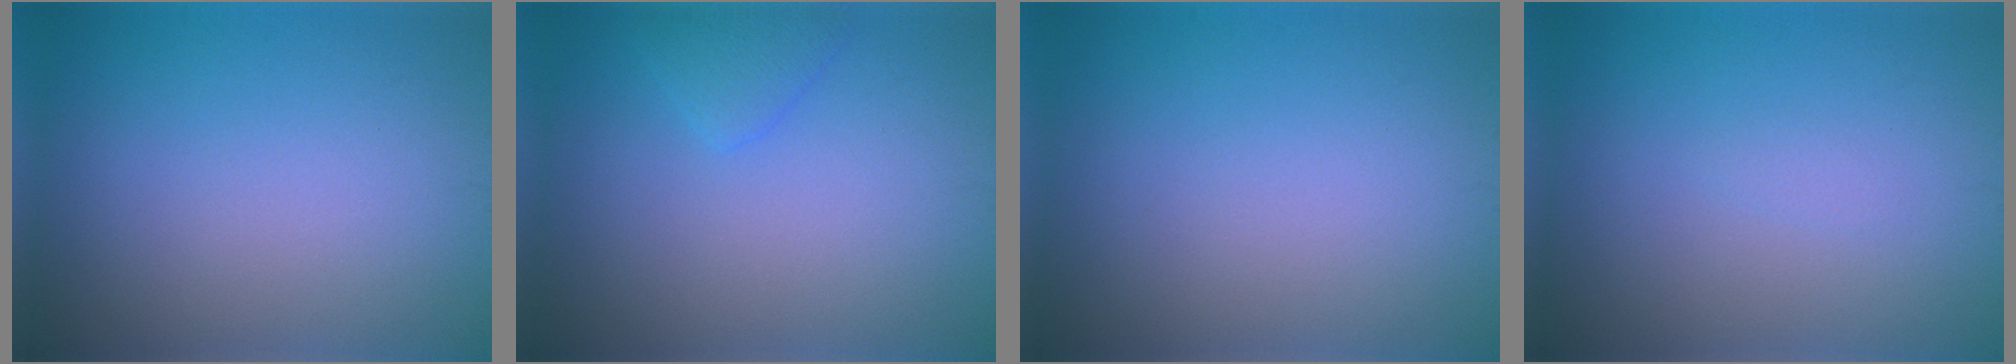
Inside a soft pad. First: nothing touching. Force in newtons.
{"total": 1.5, "press": 1.5, "slide": 0.1}
{"total": 0.0}
{"total": 0.5, "press": 0.5, "slide": 0.1}